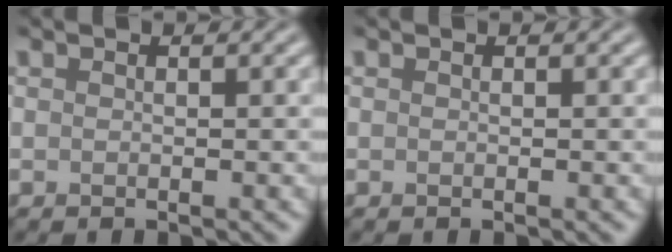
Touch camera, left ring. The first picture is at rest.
{"total": 0.0}